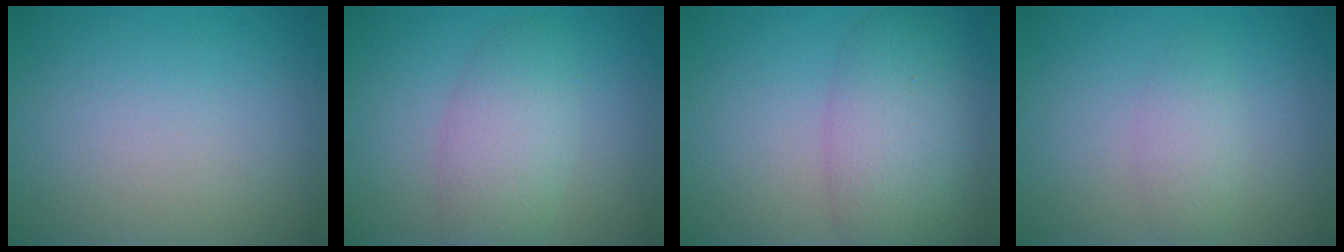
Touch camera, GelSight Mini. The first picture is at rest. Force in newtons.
{"total": 4.0, "press": 4.0, "slide": 0.2}
{"total": 5.7, "press": 5.7, "slide": 0.1}
{"total": 1.9, "press": 1.9, "slide": 0.0}